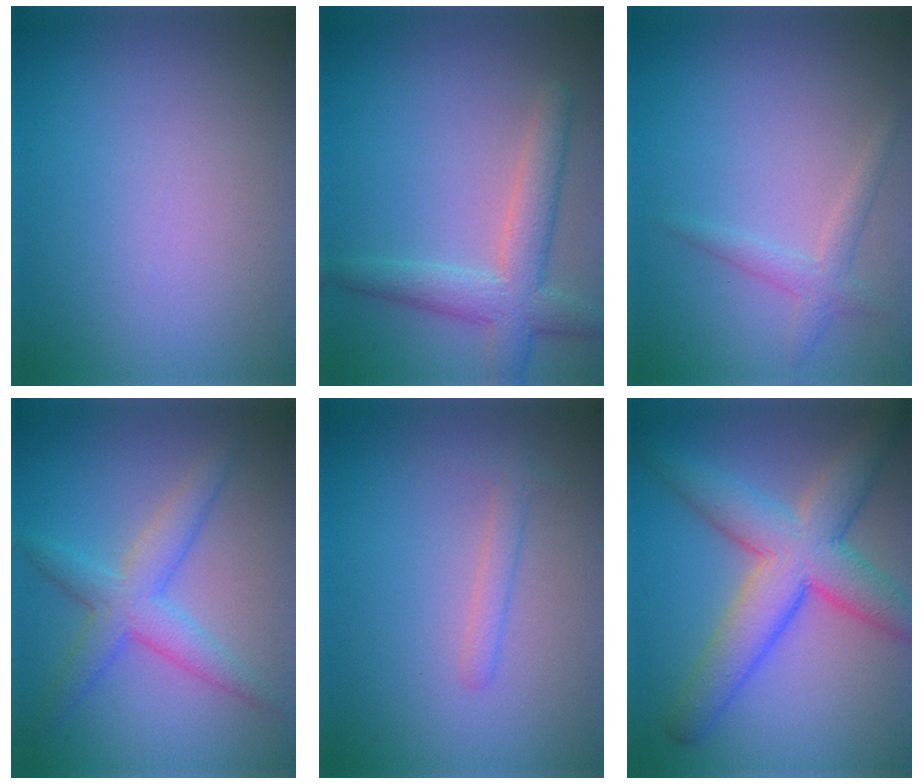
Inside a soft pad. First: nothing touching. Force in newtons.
{"total": 4.4, "press": 4.4, "slide": 0.1}
{"total": 1.7, "press": 1.7, "slide": 0.0}
{"total": 4.2, "press": 4.2, "slide": 0.1}
{"total": 1.4, "press": 1.4, "slide": 0.0}
{"total": 8.2, "press": 8.2, "slide": 0.2}